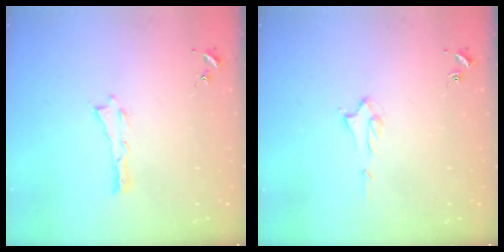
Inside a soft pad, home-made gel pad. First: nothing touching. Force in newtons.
{"total": 1.4, "press": 1.4, "slide": 0.2}